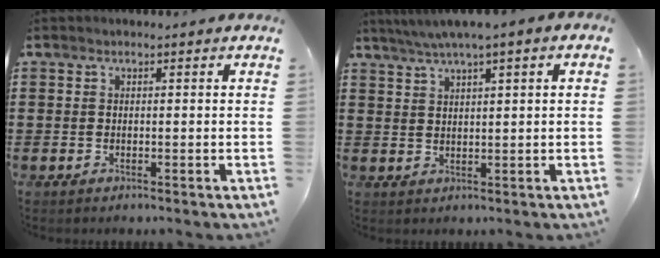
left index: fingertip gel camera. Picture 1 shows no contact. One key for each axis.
{"total": 3.1, "fx": 1.9, "fy": -0.1, "fz": 2.5, "tx": -0.050, "ty": 0.003, "tz": 0.033}